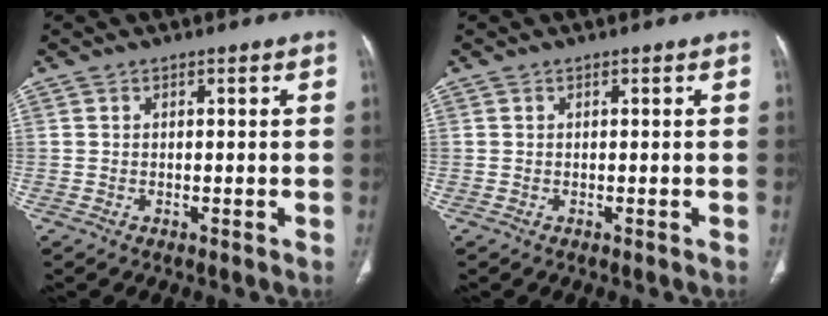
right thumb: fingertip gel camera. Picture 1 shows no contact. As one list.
[{"total": 0.0}]